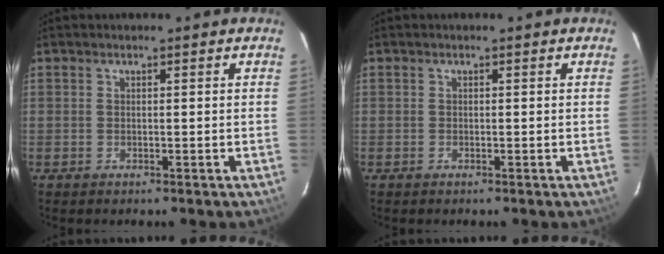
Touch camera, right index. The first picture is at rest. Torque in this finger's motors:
{"motor_torque": [-0.01, 0.01, 0.02, 0.01]}